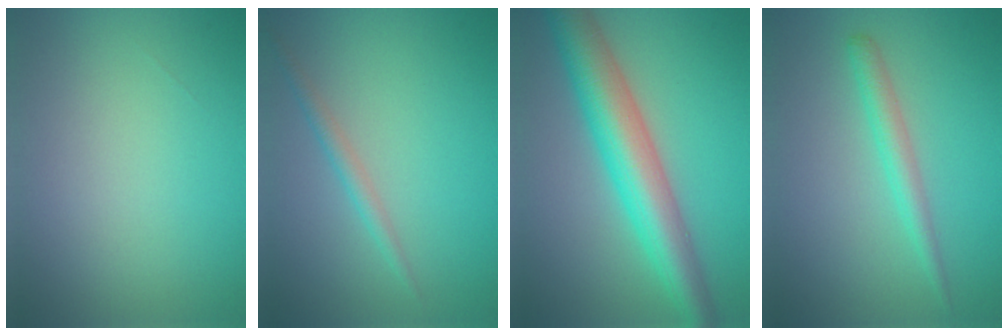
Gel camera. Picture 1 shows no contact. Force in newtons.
{"total": 1.5, "press": 1.5, "slide": 0.1}
{"total": 7.9, "press": 7.9, "slide": 0.2}
{"total": 2.2, "press": 2.2, "slide": 0.2}